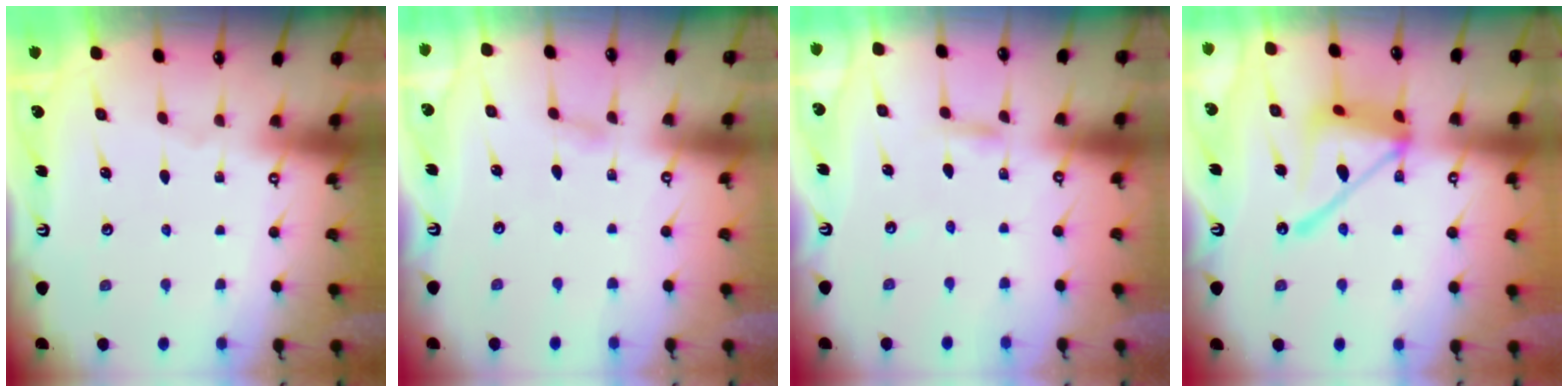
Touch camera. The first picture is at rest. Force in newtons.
{"total": 1.9, "press": 1.8, "slide": 0.3}
{"total": 3.6, "press": 3.6, "slide": 0.2}
{"total": 17.0, "press": 17.0, "slide": 1.5}